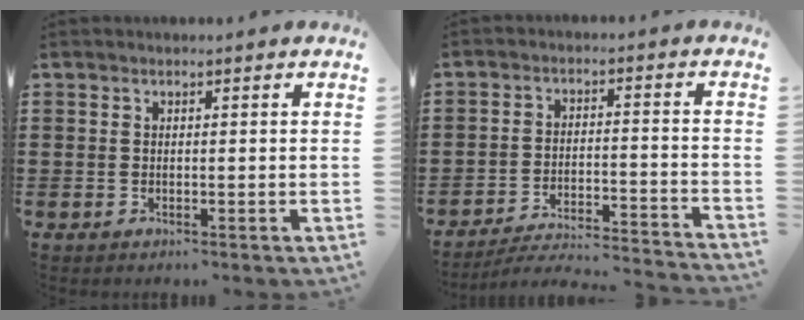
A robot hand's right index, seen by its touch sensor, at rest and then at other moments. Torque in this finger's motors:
{"motor_torque": [-2.14, 0.00, -1.05, -0.21]}